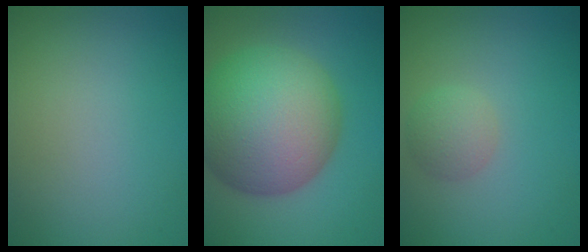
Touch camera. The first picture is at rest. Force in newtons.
{"total": 13.3, "press": 13.3, "slide": 0.4}
{"total": 2.1, "press": 2.1, "slide": 0.1}